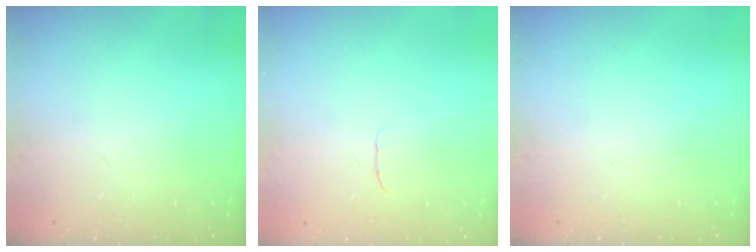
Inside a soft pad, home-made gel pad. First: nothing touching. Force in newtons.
{"total": 3.3, "press": 3.3, "slide": 0.2}
{"total": 0.0}